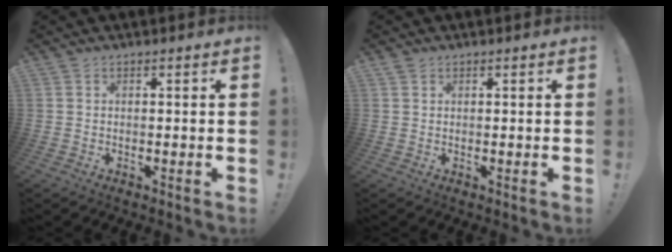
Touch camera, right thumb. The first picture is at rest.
{"total": 0.7, "force": [0.5, 0.4, 0.3], "torque": [-0.008, 0.001, 0.011]}